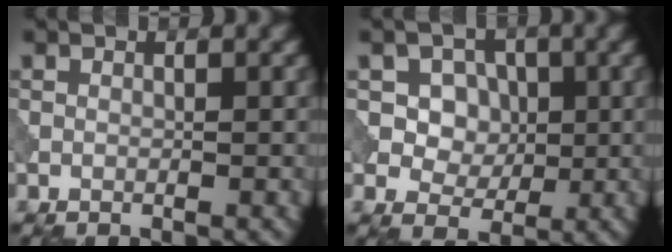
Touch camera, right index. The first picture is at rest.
{"total": 6.3, "force": [1.8, 5.3, 2.9], "torque": [-0.052, 0.006, 0.028]}